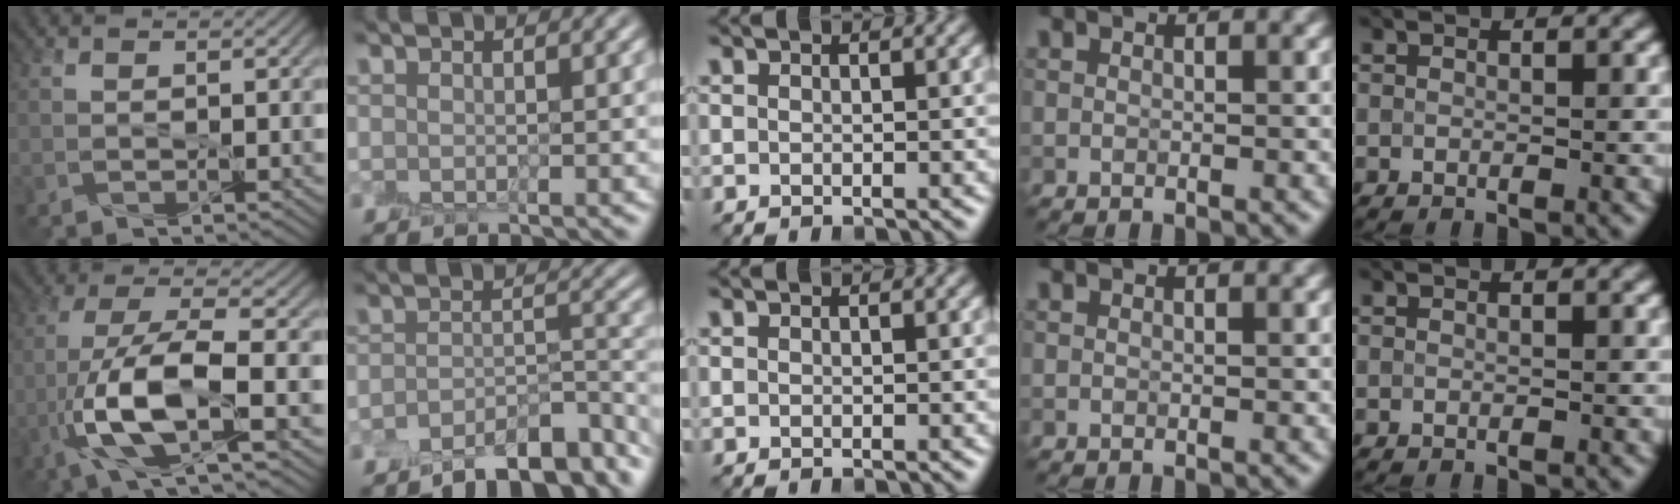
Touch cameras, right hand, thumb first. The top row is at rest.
{"thumb": {"total": 11.4, "force": [-3.5, 3.6, 10.2], "torque": [-0.224, -0.007, -0.074]}, "index": {"total": 7.1, "force": [-5.9, 2.1, 3.4], "torque": [-0.047, -0.002, -0.094]}}